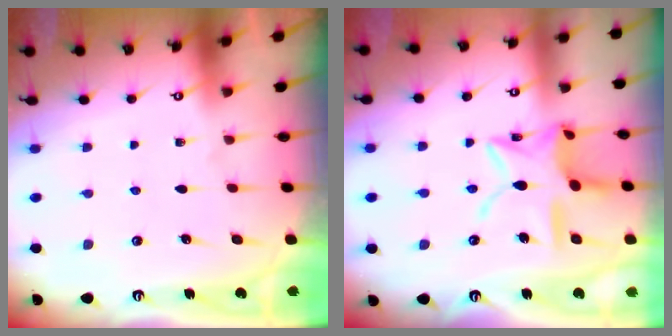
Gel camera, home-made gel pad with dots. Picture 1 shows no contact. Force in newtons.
{"total": 14.3, "press": 14.3, "slide": 1.1}